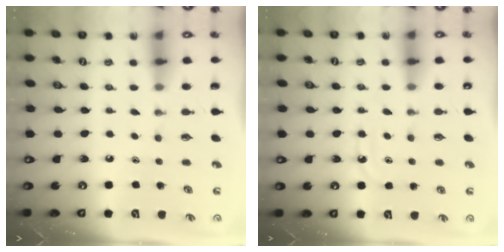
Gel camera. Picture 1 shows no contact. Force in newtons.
{"total": 6.4, "press": 6.3, "slide": 0.8}